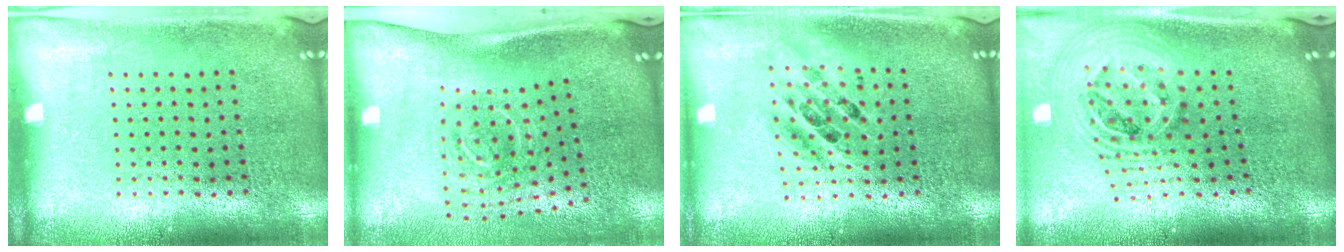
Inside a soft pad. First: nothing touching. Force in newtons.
{"total": 2.0, "press": 1.3, "slide": 1.5}
{"total": 1.6, "press": 1.3, "slide": 0.8}
{"total": 2.7, "press": 1.9, "slide": 1.9}